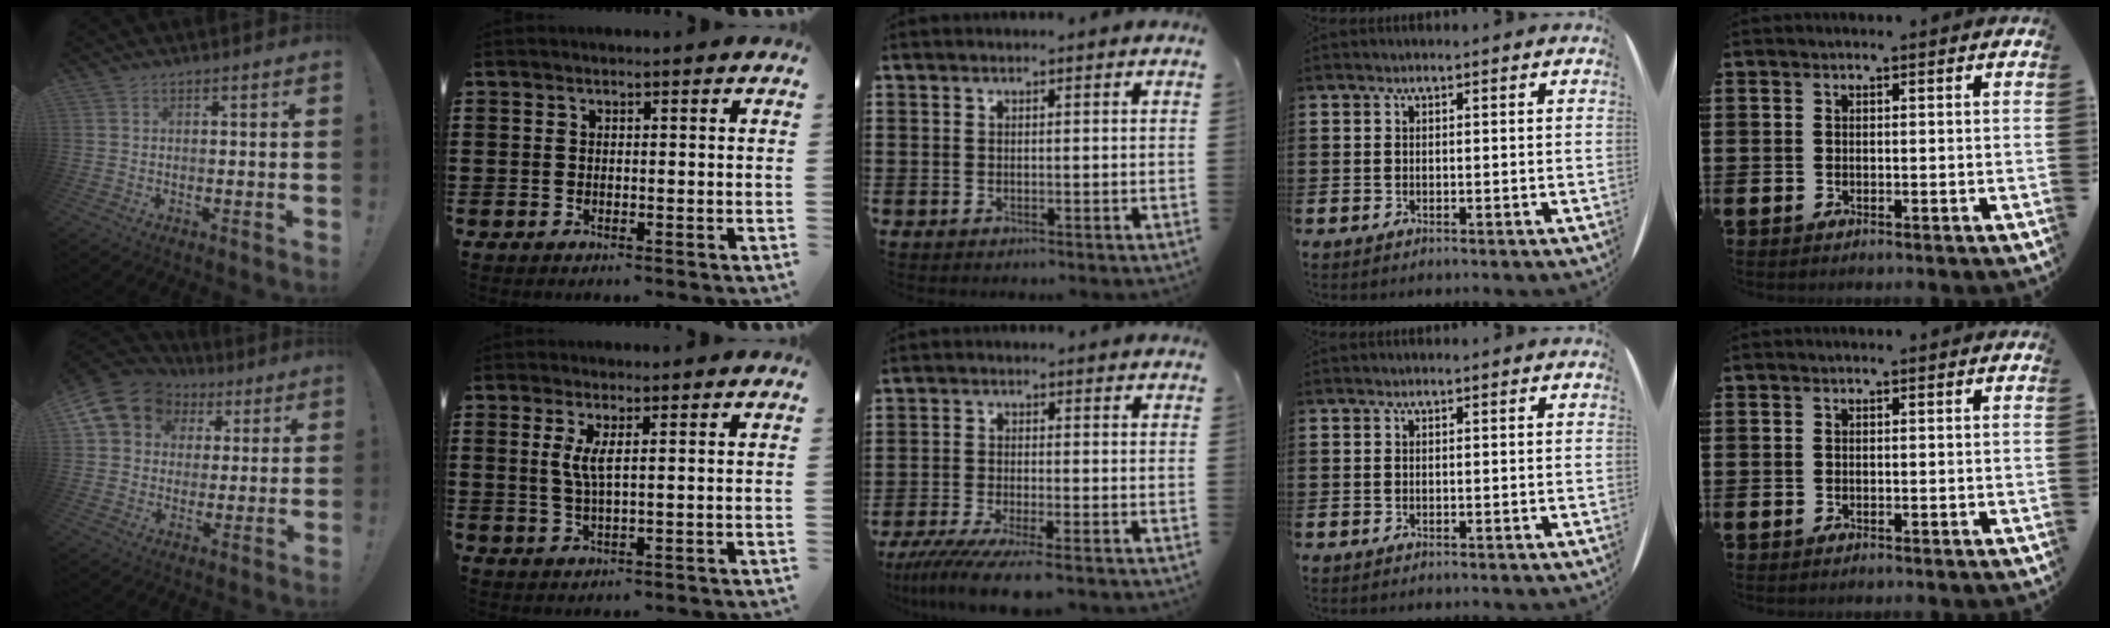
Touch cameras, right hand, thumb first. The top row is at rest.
{"thumb": {"total": 12.7, "force": [5.0, 10.5, 5.1], "torque": [-0.074, -0.022, 0.103]}, "index": {"total": 3.3, "force": [0.9, 0.4, 3.1], "torque": [-0.065, -0.002, 0.015]}, "middle": {"total": 5.3, "force": [-4.3, -0.3, 3.0], "torque": [-0.076, -0.029, -0.086]}}